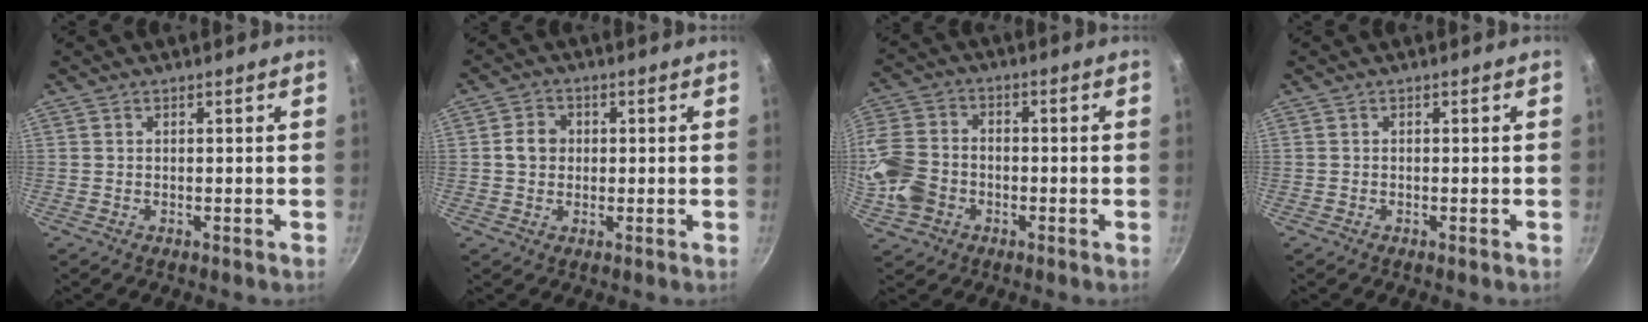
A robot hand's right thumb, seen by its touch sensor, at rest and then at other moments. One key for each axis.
{"total": 4.4, "fx": 0.2, "fy": 3.8, "fz": 2.1, "tx": -0.017, "ty": 0.009, "tz": -0.003}
{"total": 13.6, "fx": -3.3, "fy": 10.6, "fz": 7.8, "tx": -0.162, "ty": 0.028, "tz": -0.074}
{"total": 0.0}